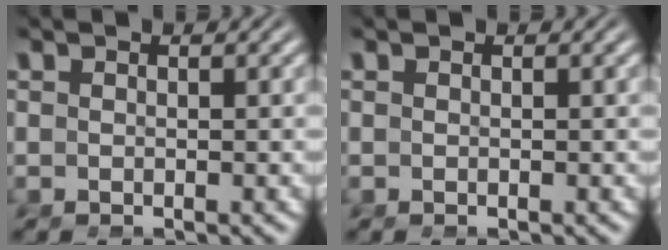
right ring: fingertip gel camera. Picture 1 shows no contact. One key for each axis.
{"total": 0.0}